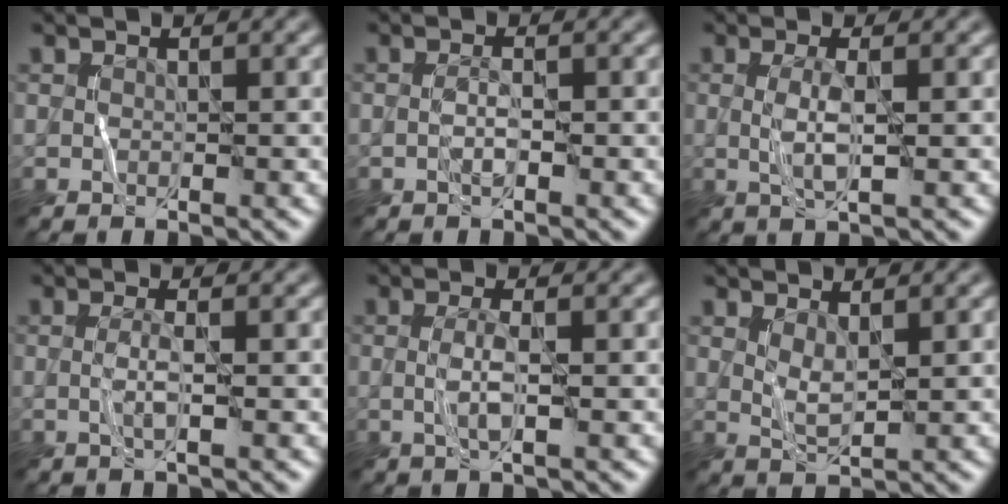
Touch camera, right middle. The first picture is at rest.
{"total": 0.8, "force": [-0.3, 0.2, 0.7], "torque": [-0.016, 0.008, -0.009]}
{"total": 2.2, "force": [0.1, 0.4, 2.2], "torque": [-0.051, 0.003, 0.002]}
{"total": 1.3, "force": [-0.1, 0.2, 1.3], "torque": [-0.030, 0.003, -0.004]}
{"total": 1.9, "force": [-0.1, 0.3, 1.8], "torque": [-0.042, 0.003, -0.003]}
{"total": 1.5, "force": [0.8, 0.4, 1.2], "torque": [-0.029, 0.001, 0.018]}